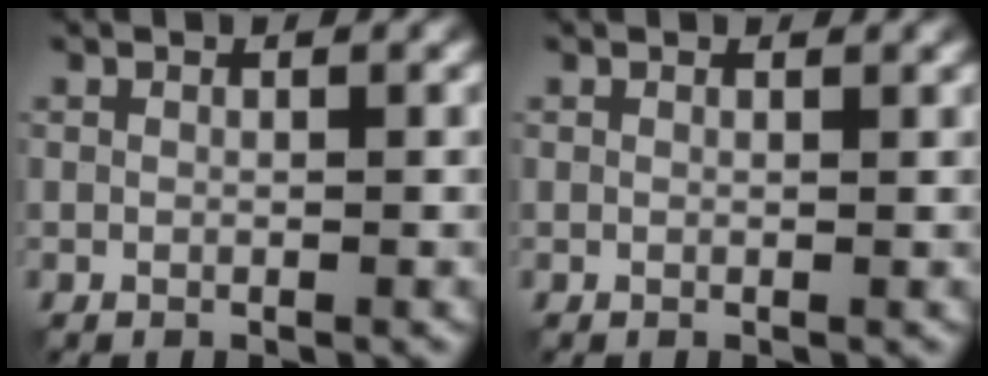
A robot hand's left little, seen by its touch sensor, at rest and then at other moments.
{"total": 0.8, "force": [0.8, 0.1, 0.2], "torque": [-0.005, -0.002, 0.007]}